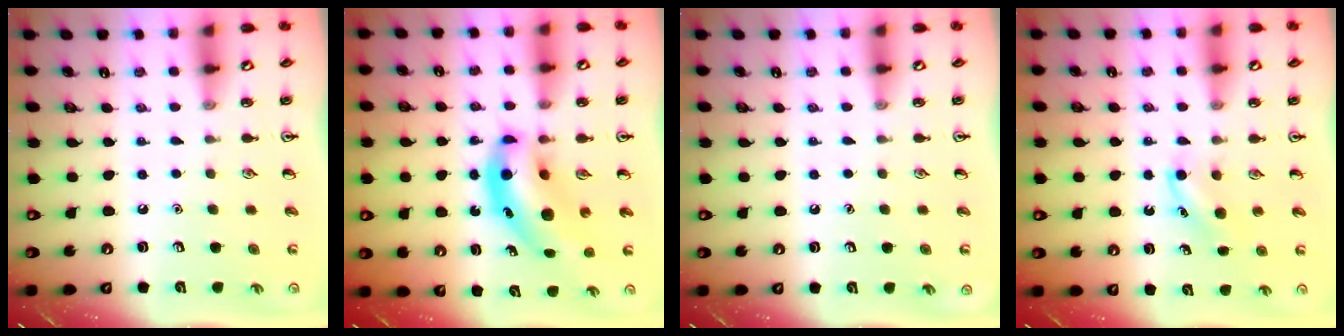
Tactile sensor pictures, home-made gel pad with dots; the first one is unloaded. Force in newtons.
{"total": 10.5, "press": 10.0, "slide": 3.0}
{"total": 0.0}
{"total": 4.1, "press": 3.9, "slide": 1.3}